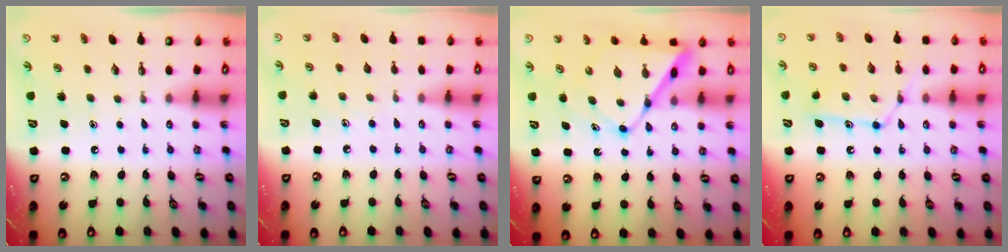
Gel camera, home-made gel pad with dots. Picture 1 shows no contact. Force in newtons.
{"total": 3.6, "press": 3.6, "slide": 0.3}
{"total": 12.5, "press": 12.5, "slide": 1.1}
{"total": 11.9, "press": 11.9, "slide": 0.9}